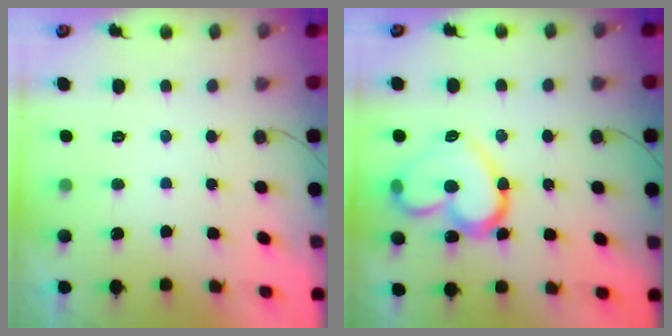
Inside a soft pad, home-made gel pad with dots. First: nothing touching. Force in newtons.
{"total": 18.4, "press": 18.4, "slide": 1.0}